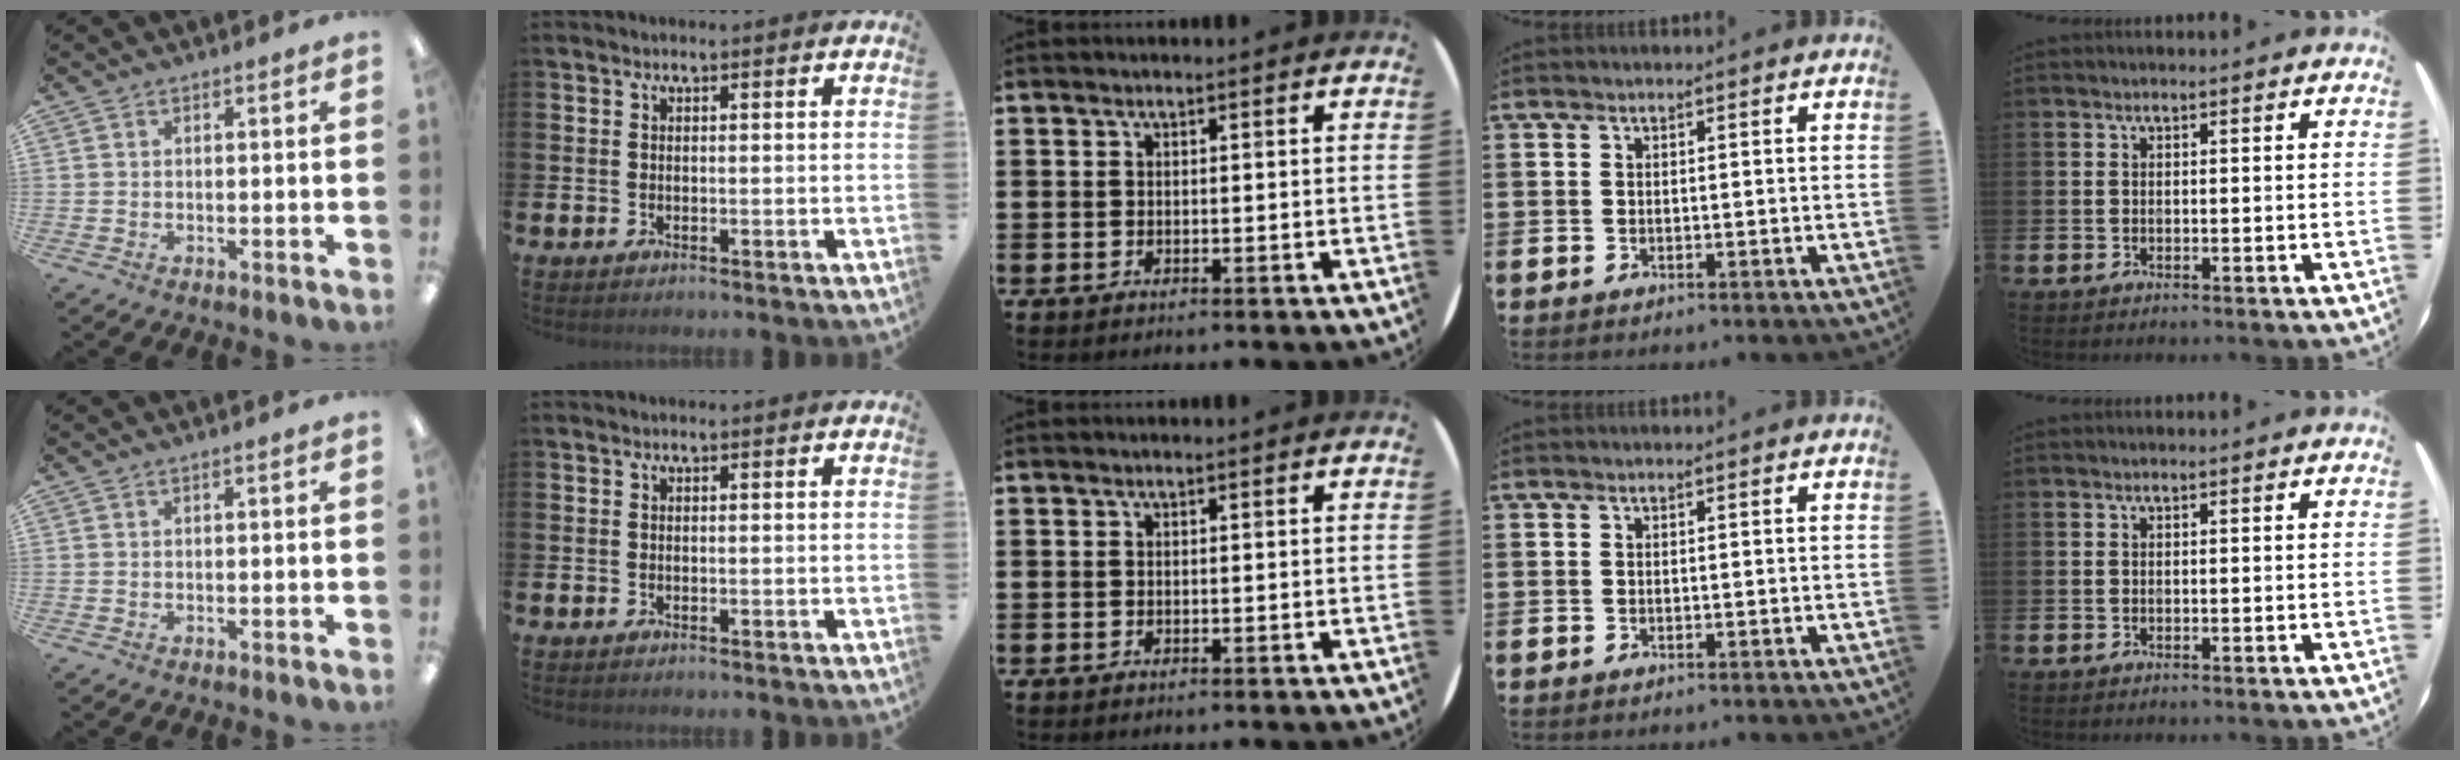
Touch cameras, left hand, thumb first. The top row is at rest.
{"thumb": {"total": 0.5, "force": [0.2, 0.0, 0.5], "torque": [-0.007, 0.001, 0.002]}}